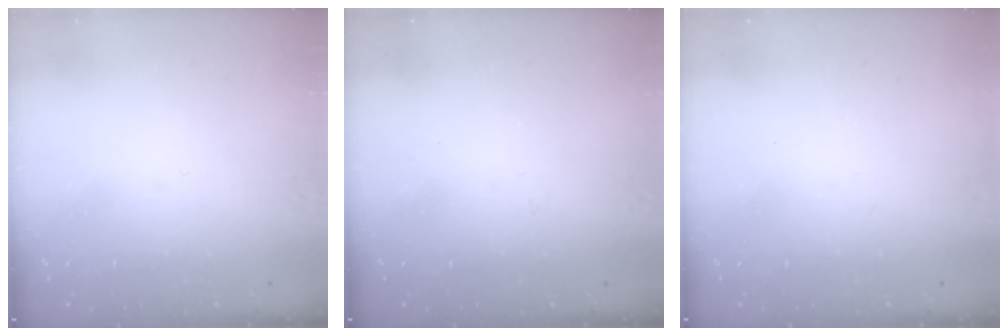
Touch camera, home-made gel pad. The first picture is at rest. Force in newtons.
{"total": 2.8, "press": 2.8, "slide": 0.4}
{"total": 2.1, "press": 2.0, "slide": 0.4}